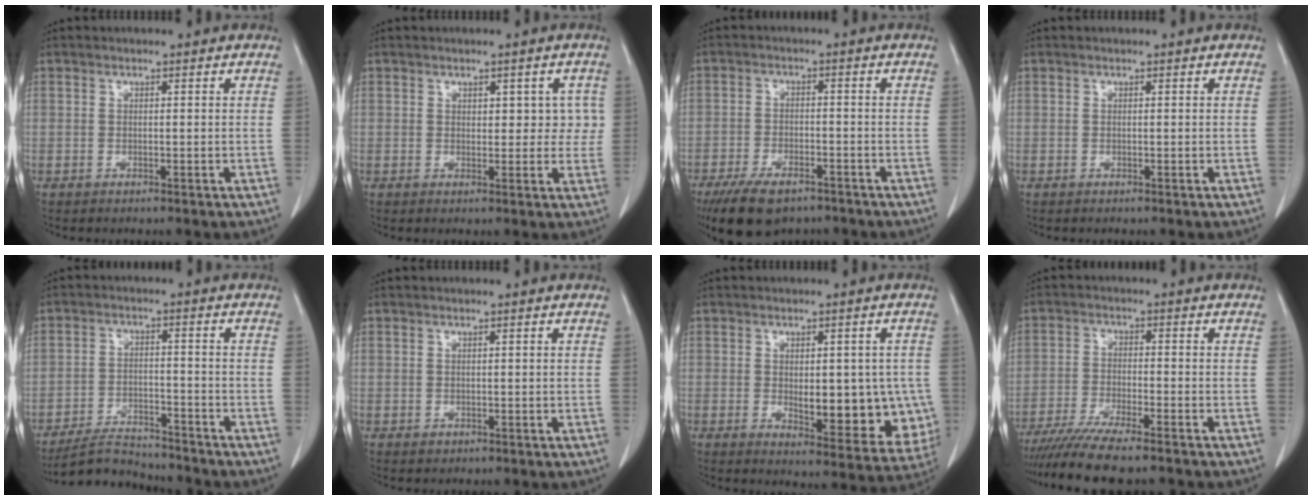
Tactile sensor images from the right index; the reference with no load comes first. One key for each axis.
{"total": 4.1, "fx": 1.1, "fy": 2.5, "fz": 3.0, "tx": -0.020, "ty": 0.010, "tz": 0.014}
{"total": 9.5, "fx": -6.9, "fy": 3.9, "fz": 5.2, "tx": -0.090, "ty": -0.009, "tz": -0.112}
{"total": 0.0}
{"total": 7.2, "fx": -7.1, "fy": 1.4, "fz": 0.6, "tx": -0.010, "ty": -0.005, "tz": -0.123}
{"total": 0.7, "fx": -0.2, "fy": 0.6, "fz": 0.2, "tx": -0.002, "ty": 0.002, "tz": -0.001}
{"total": 13.2, "fx": -1.7, "fy": 6.0, "fz": 11.6, "tx": -0.135, "ty": 0.001, "tz": -0.004}
{"total": 10.7, "fx": -9.1, "fy": 0.5, "fz": 5.6, "tx": -0.085, "ty": -0.024, "tz": -0.146}